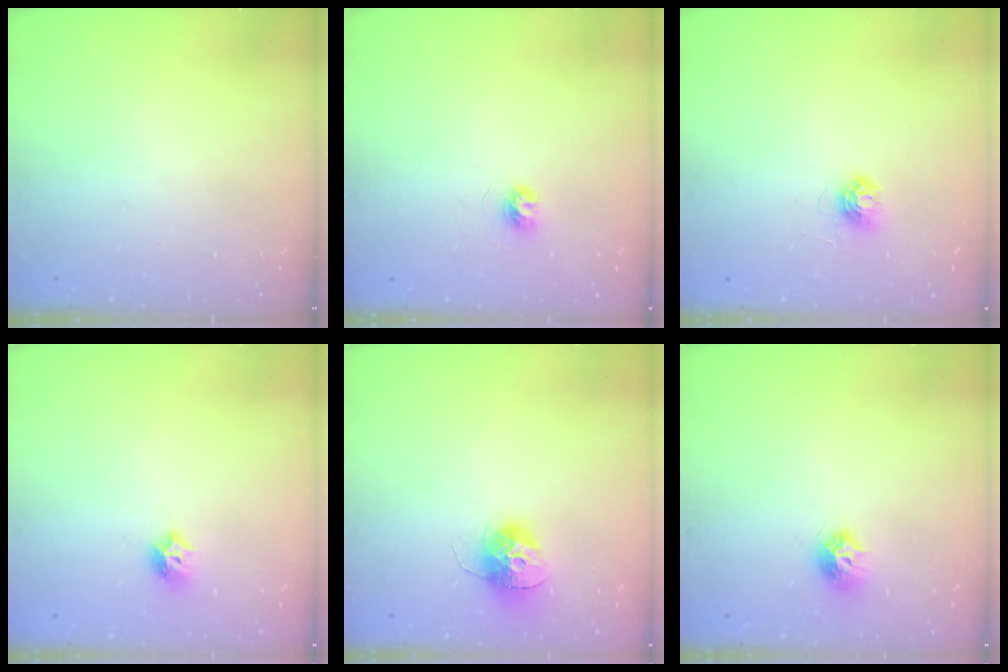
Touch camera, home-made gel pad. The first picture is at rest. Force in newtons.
{"total": 3.7, "press": 3.7, "slide": 0.3}
{"total": 5.4, "press": 5.4, "slide": 0.3}
{"total": 6.7, "press": 6.6, "slide": 1.1}
{"total": 12.3, "press": 12.3, "slide": 1.0}
{"total": 7.6, "press": 7.6, "slide": 0.2}